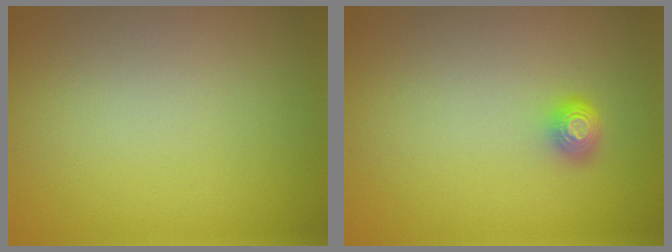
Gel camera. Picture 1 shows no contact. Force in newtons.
{"total": 1.6, "press": 1.3, "slide": 0.9}